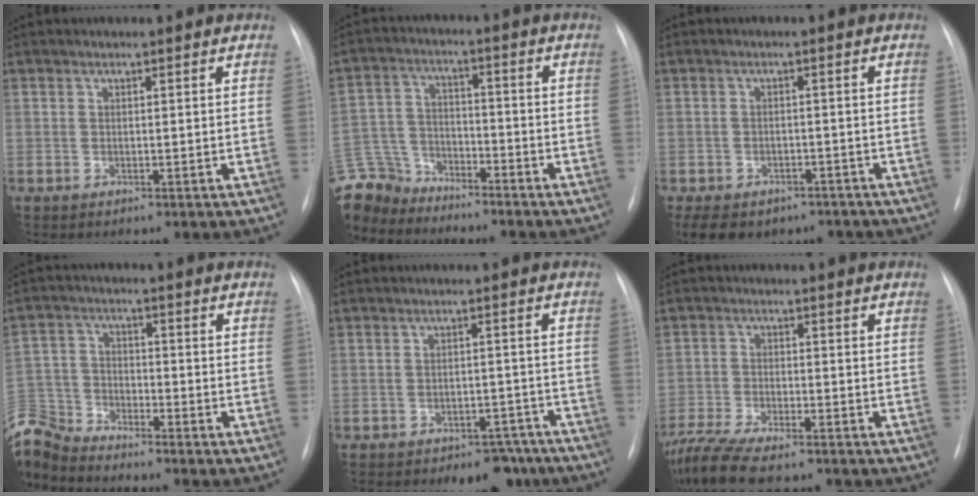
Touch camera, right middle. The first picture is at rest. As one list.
[{"total": 11.4, "force": [-10.6, 4.0, 1.2], "torque": [-0.039, 0.014, -0.203]}, {"total": 15.6, "force": [-10.5, 9.8, 5.9], "torque": [-0.162, -0.005, -0.123]}, {"total": 9.0, "force": [-8.9, 1.1, 0.5], "torque": [-0.026, 0.010, -0.182]}, {"total": 7.6, "force": [-6.0, 3.8, 2.7], "torque": [-0.012, 0.023, -0.076]}, {"total": 11.2, "force": [-9.3, 1.9, 5.9], "torque": [-0.110, -0.020, -0.155]}]